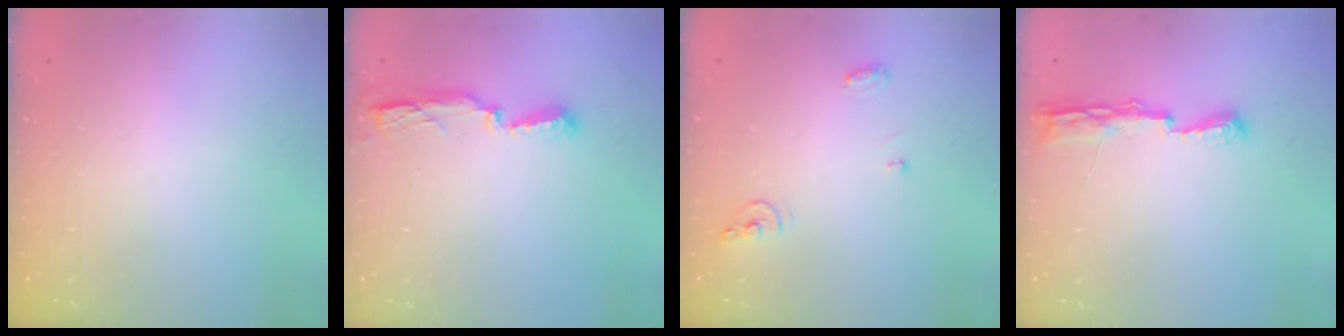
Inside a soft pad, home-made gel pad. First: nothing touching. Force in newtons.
{"total": 9.5, "press": 7.8, "slide": 5.5}
{"total": 6.0, "press": 6.0, "slide": 0.2}
{"total": 7.1, "press": 7.1, "slide": 0.8}